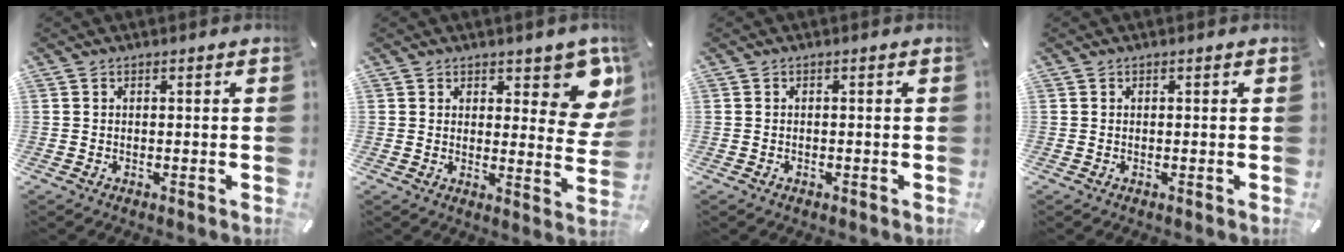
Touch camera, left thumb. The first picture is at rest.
{"total": 10.2, "force": [6.8, 4.8, 5.9], "torque": [-0.050, -0.052, 0.117]}
{"total": 0.8, "force": [-0.4, 0.5, 0.3], "torque": [-0.006, 0.001, -0.010]}
{"total": 0.0}